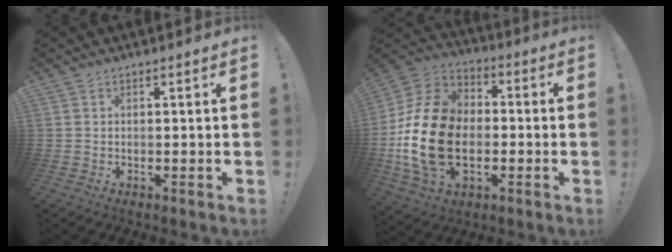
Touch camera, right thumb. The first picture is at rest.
{"total": 23.0, "force": [-3.3, 16.1, 16.2], "torque": [-0.313, 0.030, -0.045]}